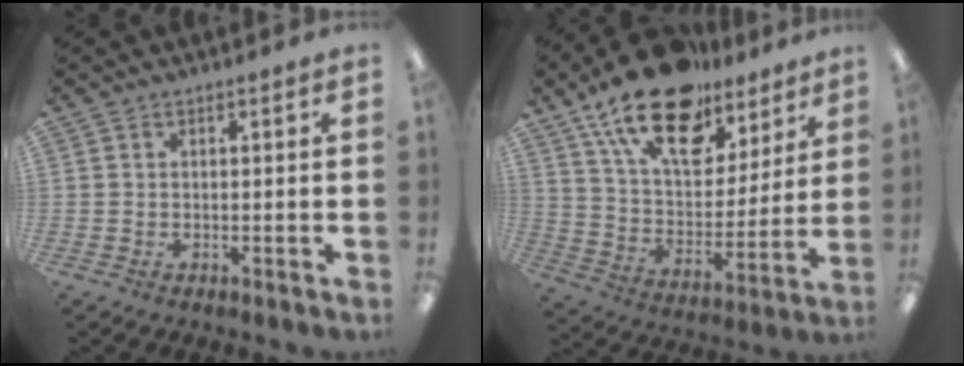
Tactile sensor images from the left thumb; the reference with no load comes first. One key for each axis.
{"total": 21.5, "fx": 14.6, "fy": 10.7, "fz": 11.6, "tx": -0.200, "ty": -0.082, "tz": 0.260}